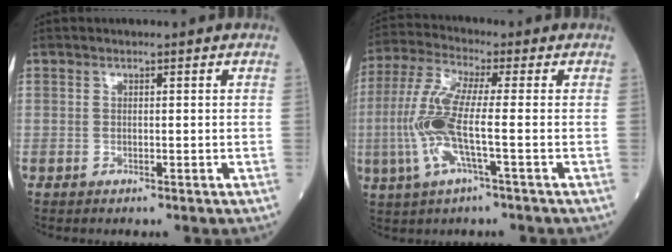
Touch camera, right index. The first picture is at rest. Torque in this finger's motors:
{"motor_torque": [2.04, -0.04, 0.93, 0.21]}